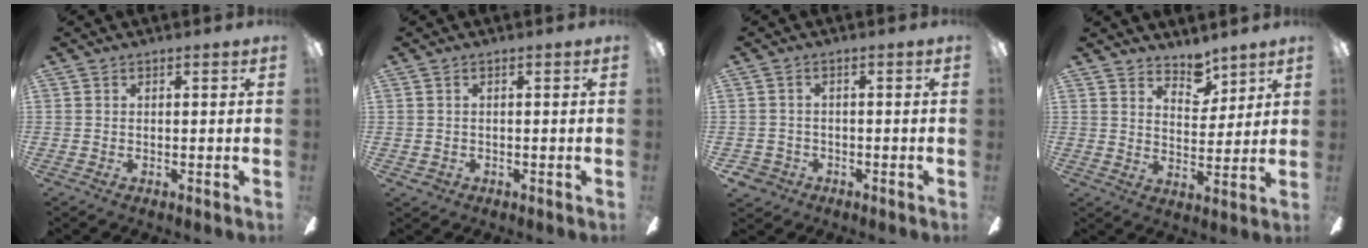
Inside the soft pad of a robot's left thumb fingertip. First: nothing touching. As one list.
[{"total": 1.1, "force": [0.1, 1.0, 0.4], "torque": [-0.011, 0.003, 0.000]}, {"total": 2.9, "force": [-1.3, 2.5, 0.7], "torque": [-0.027, 0.003, -0.030]}, {"total": 6.4, "force": [5.5, 2.9, 1.8], "torque": [-0.021, -0.031, 0.099]}]